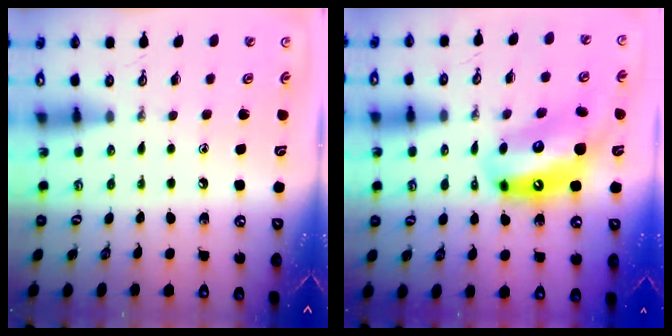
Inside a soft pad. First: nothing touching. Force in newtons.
{"total": 14.1, "press": 14.0, "slide": 1.2}